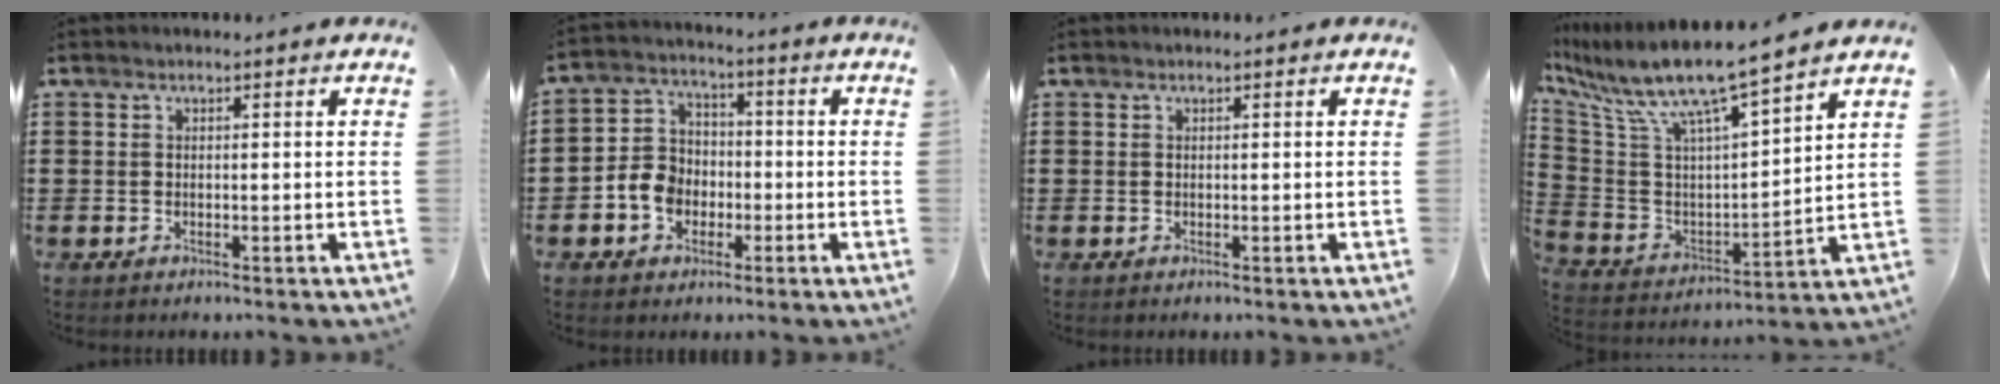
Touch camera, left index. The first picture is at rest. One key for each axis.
{"total": 6.2, "fx": -2.3, "fy": 5.2, "fz": 2.3, "tx": -0.073, "ty": 0.013, "tz": -0.047}
{"total": 0.0}
{"total": 9.0, "fx": 7.5, "fy": 0.5, "fz": 5.0, "tx": -0.131, "ty": -0.059, "tz": 0.121}